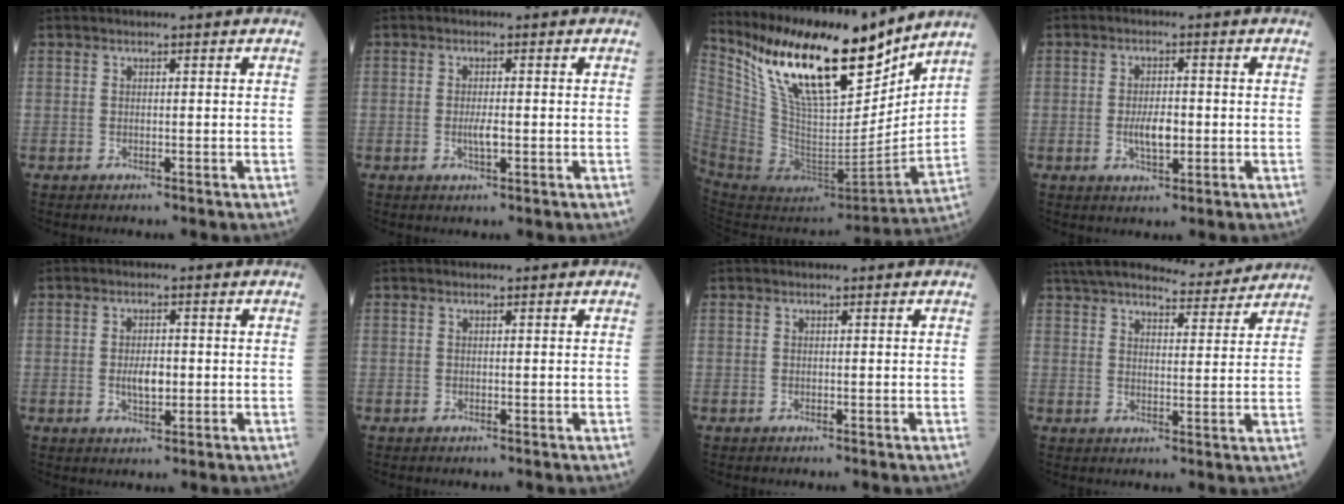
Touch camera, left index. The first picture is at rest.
{"total": 2.1, "force": [-0.6, 0.5, 2.0], "torque": [-0.042, -0.003, -0.010]}
{"total": 24.0, "force": [17.8, 6.5, 14.8], "torque": [-0.273, -0.018, 0.320]}
{"total": 4.3, "force": [-0.9, 1.7, 3.8], "torque": [-0.073, -0.003, -0.015]}
{"total": 3.6, "force": [-0.5, 1.6, 3.1], "torque": [-0.058, -0.002, -0.008]}
{"total": 0.0}
{"total": 0.0}
{"total": 13.5, "force": [12.6, 2.2, 4.5], "torque": [-0.063, 0.010, 0.174]}